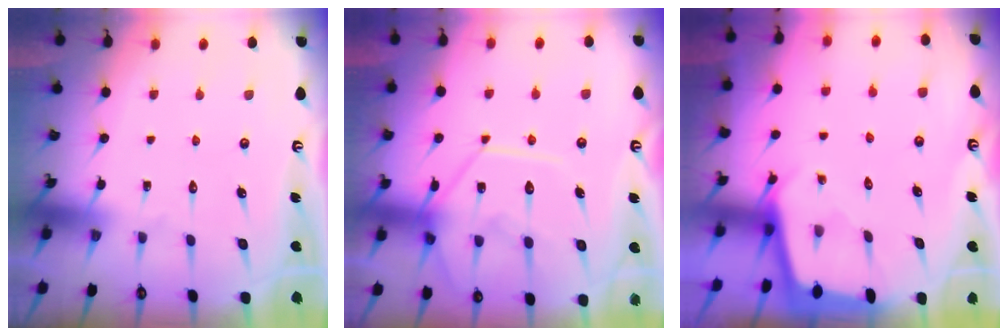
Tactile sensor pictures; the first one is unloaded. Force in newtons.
{"total": 12.4, "press": 12.4, "slide": 1.3}
{"total": 2.0, "press": 2.0, "slide": 0.2}